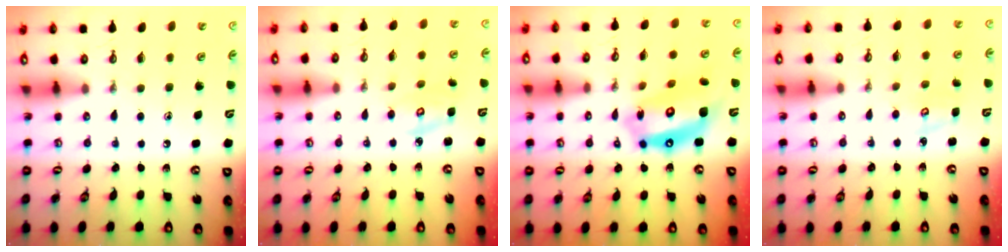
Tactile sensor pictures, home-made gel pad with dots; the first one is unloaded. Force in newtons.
{"total": 3.8, "press": 3.8, "slide": 0.3}
{"total": 15.0, "press": 14.9, "slide": 1.6}
{"total": 3.4, "press": 3.4, "slide": 0.4}